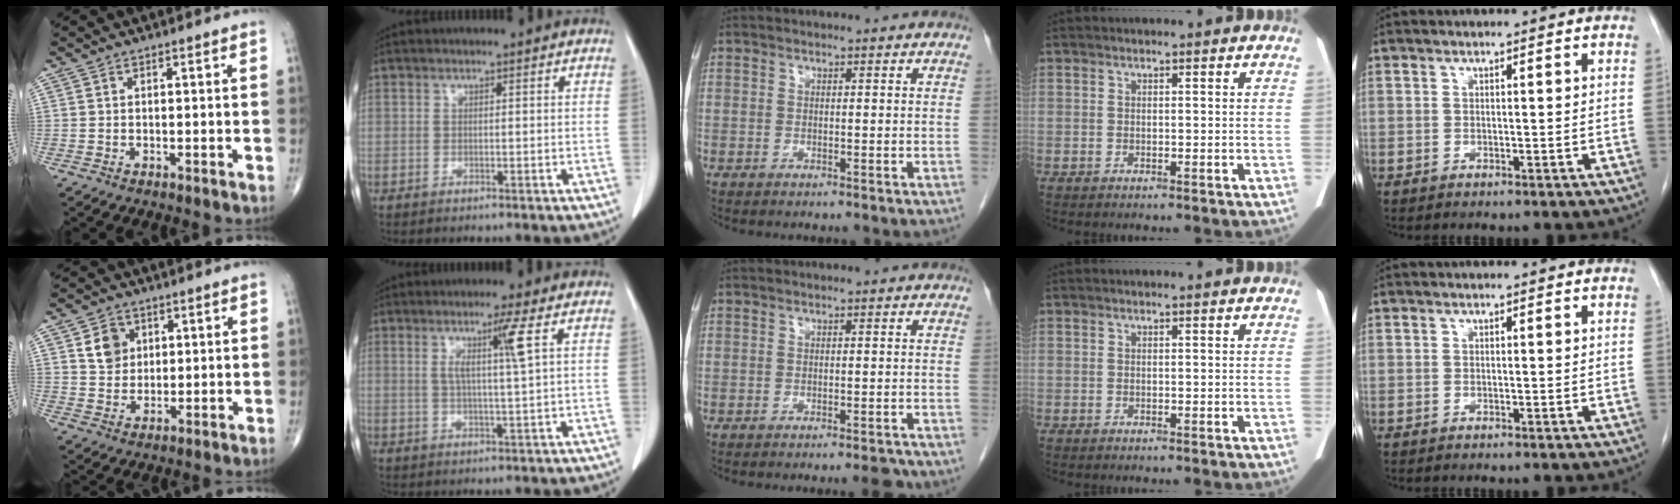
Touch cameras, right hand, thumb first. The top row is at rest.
{"thumb": {"total": 5.8, "force": [2.1, 4.8, 2.4], "torque": [-0.021, -0.010, 0.038]}, "index": {"total": 4.8, "force": [1.6, -1.2, 4.4], "torque": [-0.085, -0.005, 0.029]}, "middle": {"total": 2.3, "force": [-2.1, -0.1, 0.8], "torque": [-0.003, -0.004, -0.027]}}